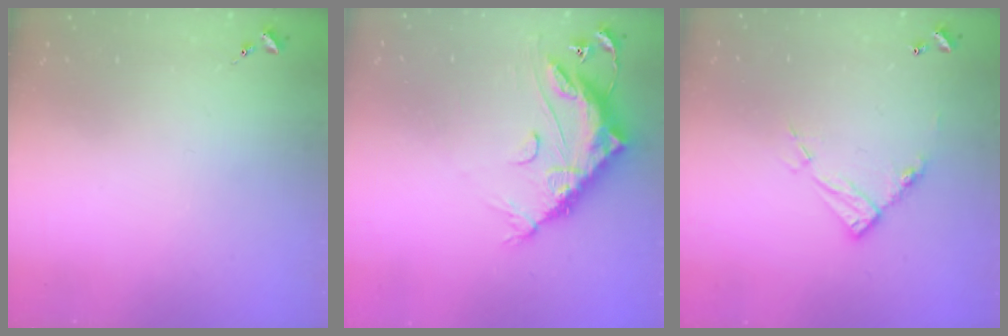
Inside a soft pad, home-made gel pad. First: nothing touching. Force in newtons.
{"total": 15.2, "press": 15.2, "slide": 1.0}
{"total": 11.8, "press": 11.7, "slide": 1.1}